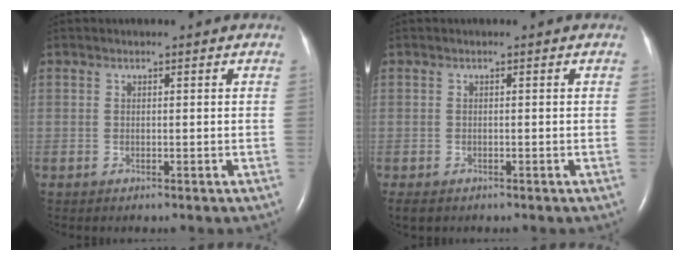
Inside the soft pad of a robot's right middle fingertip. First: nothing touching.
{"total": 2.2, "force": [-1.5, 1.2, 1.0], "torque": [-0.021, -0.005, -0.021]}